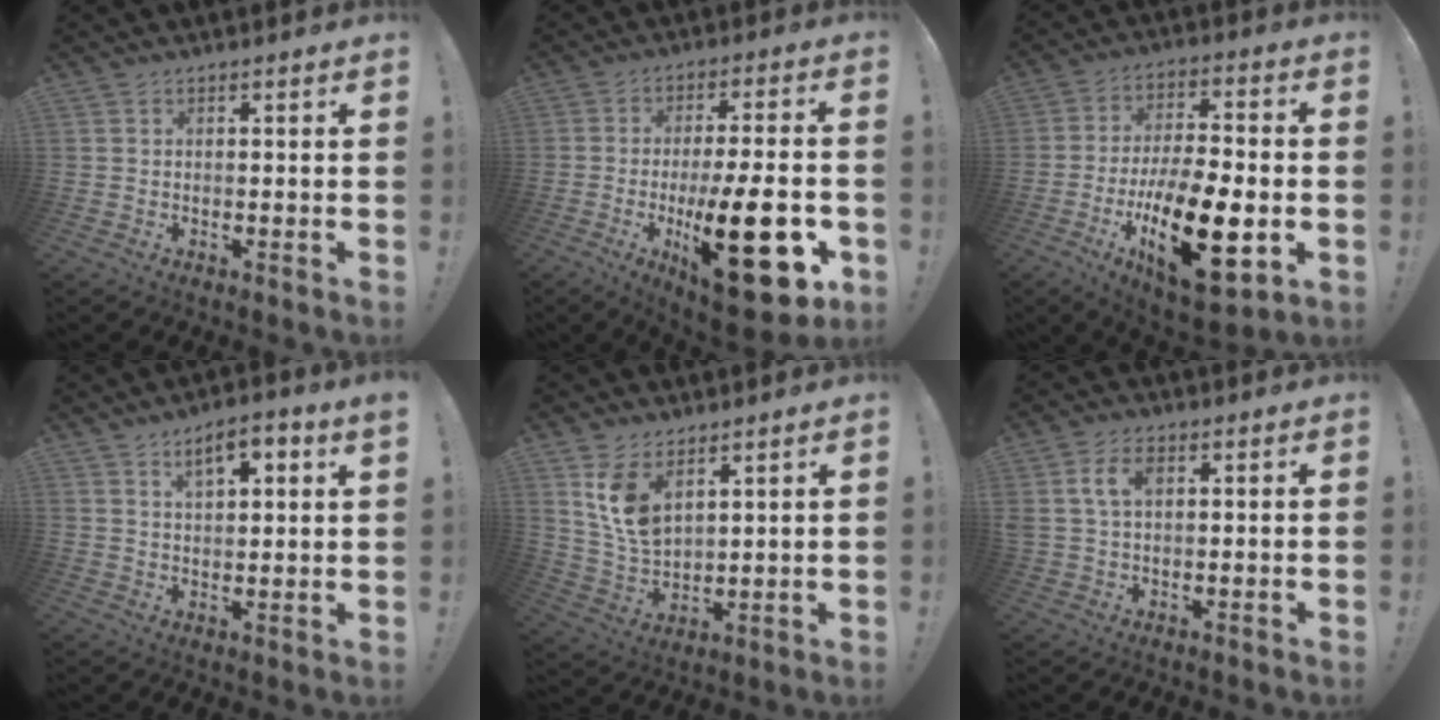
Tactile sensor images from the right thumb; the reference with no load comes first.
{"total": 25.6, "force": [-7.1, 7.8, 23.3], "torque": [-0.356, 0.032, -0.095]}
{"total": 24.4, "force": [-7.5, 10.2, 20.9], "torque": [-0.358, 0.039, -0.111]}
{"total": 7.2, "force": [4.1, 2.4, 5.4], "torque": [-0.086, -0.010, 0.067]}
{"total": 10.1, "force": [6.1, 5.7, 5.8], "torque": [-0.110, -0.033, 0.120]}
{"total": 6.6, "force": [1.8, 4.0, 4.9], "torque": [-0.101, 0.007, 0.033]}